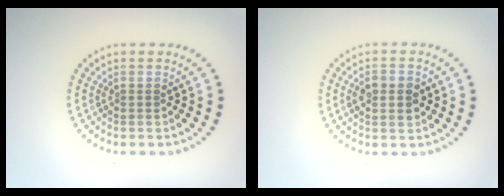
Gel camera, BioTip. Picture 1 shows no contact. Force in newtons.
{"total": 2.6, "press": 2.6, "slide": 0.2}